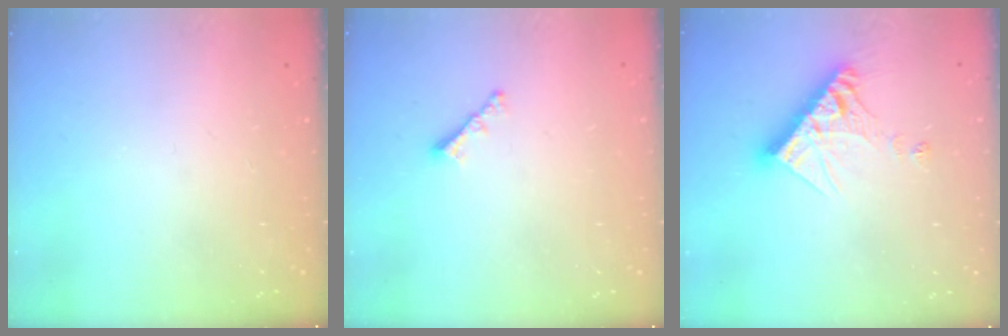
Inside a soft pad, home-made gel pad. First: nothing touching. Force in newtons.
{"total": 2.2, "press": 2.2, "slide": 0.5}
{"total": 11.6, "press": 11.5, "slide": 1.1}